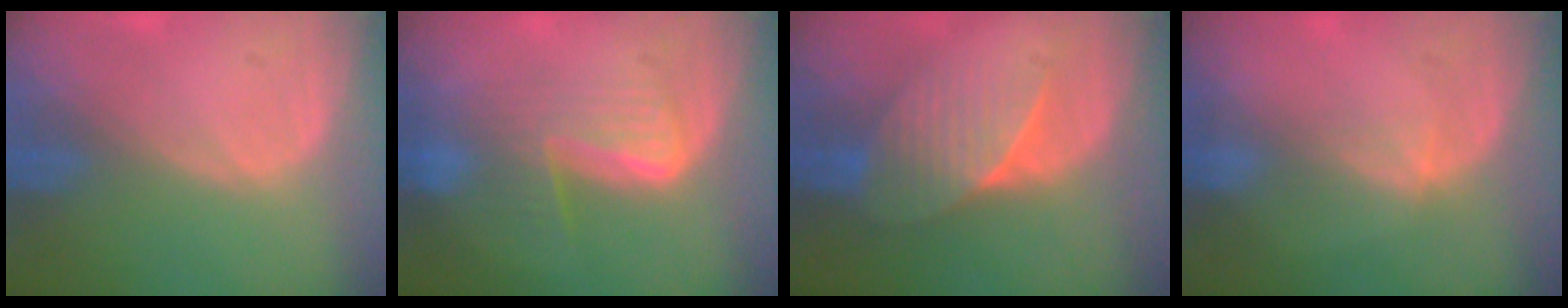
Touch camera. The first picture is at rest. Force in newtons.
{"total": 6.4, "press": 6.3, "slide": 1.3}
{"total": 6.9, "press": 6.6, "slide": 2.1}
{"total": 2.1, "press": 1.7, "slide": 1.2}